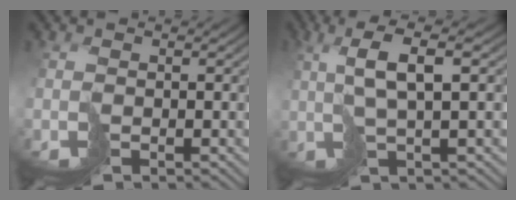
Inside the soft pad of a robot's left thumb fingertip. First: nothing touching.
{"total": 6.4, "force": [2.2, 1.3, 5.9], "torque": [-0.106, 0.022, 0.040]}